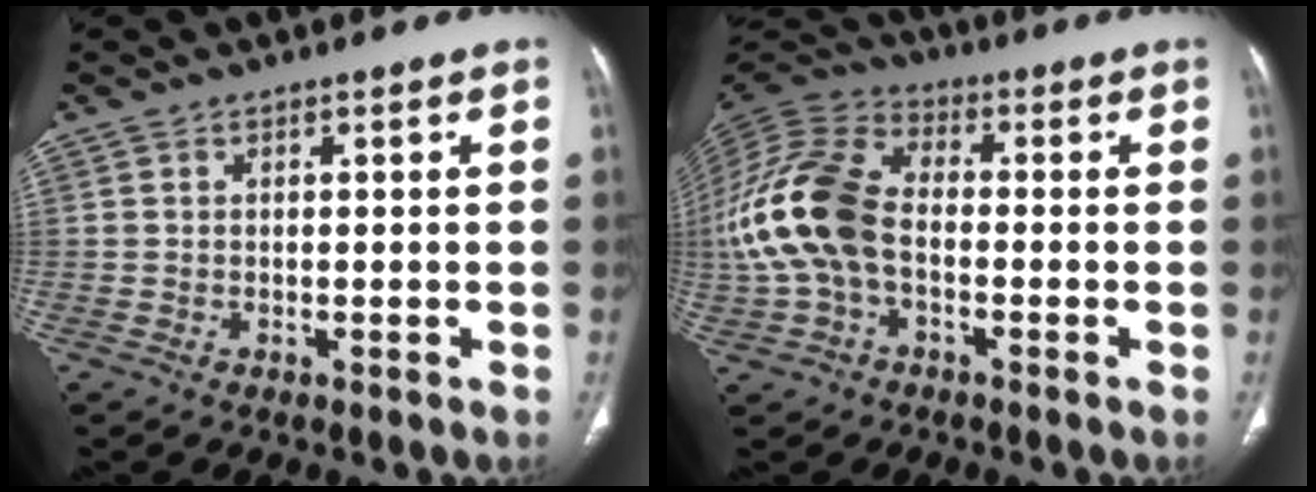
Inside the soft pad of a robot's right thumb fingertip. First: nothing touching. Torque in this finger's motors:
{"motor_torque": [1.70, 1.87, 1.72, -0.40, 0.50]}